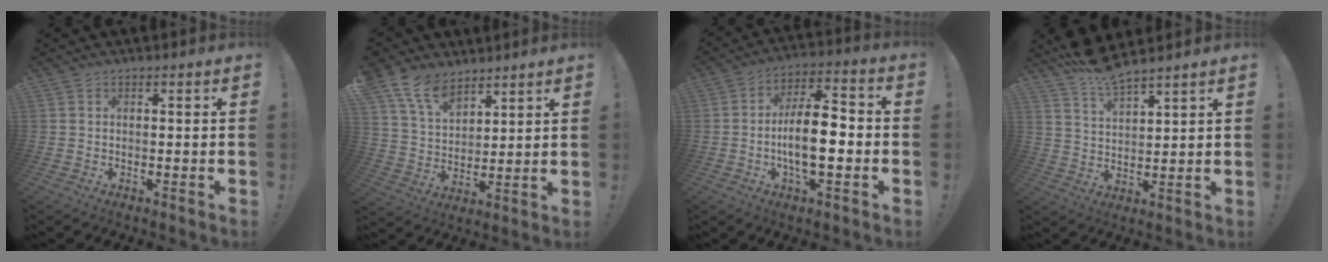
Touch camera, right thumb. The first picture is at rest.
{"total": 12.0, "force": [8.9, 6.4, 5.0], "torque": [-0.102, -0.051, 0.173]}
{"total": 14.1, "force": [-2.8, 5.7, 12.6], "torque": [-0.209, 0.008, -0.055]}
{"total": 7.9, "force": [7.1, 1.1, 3.3], "torque": [-0.068, -0.041, 0.129]}